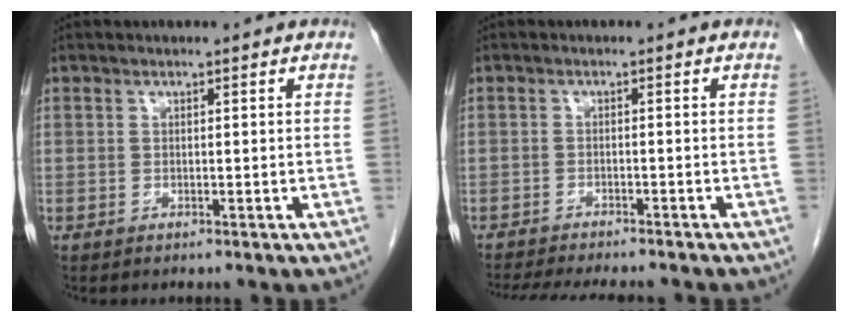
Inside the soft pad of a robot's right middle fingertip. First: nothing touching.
{"total": 11.7, "force": [-10.5, 1.7, 5.0], "torque": [-0.078, -0.017, -0.141]}